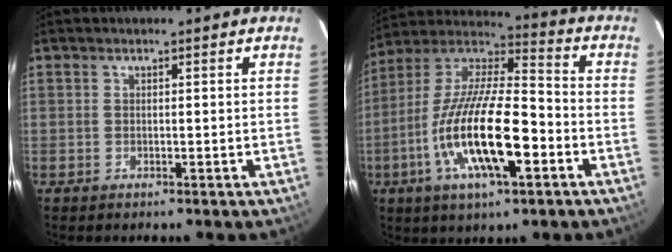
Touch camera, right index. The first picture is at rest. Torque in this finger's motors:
{"motor_torque": [1.30, -0.83, 1.05, 0.21]}